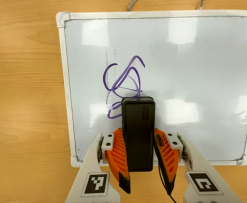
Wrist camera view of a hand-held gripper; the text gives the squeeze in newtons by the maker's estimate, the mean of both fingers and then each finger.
{"total": 6.6, "left": 5.7, "right": 7.5}